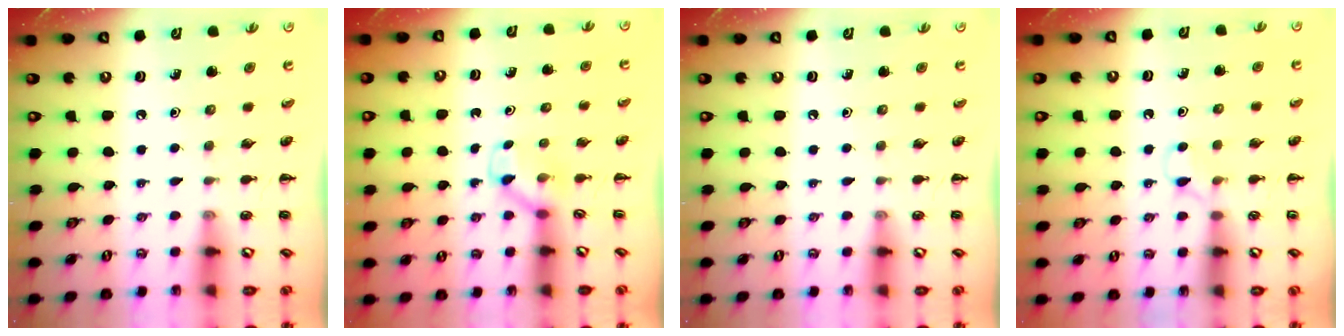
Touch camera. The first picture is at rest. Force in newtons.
{"total": 2.6, "press": 2.4, "slide": 0.9}
{"total": 0.0}
{"total": 2.6, "press": 2.4, "slide": 0.9}